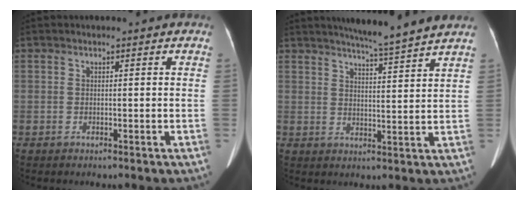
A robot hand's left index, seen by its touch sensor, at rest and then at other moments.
{"total": 8.8, "force": [7.9, -1.3, 3.7], "torque": [-0.062, -0.005, 0.109]}